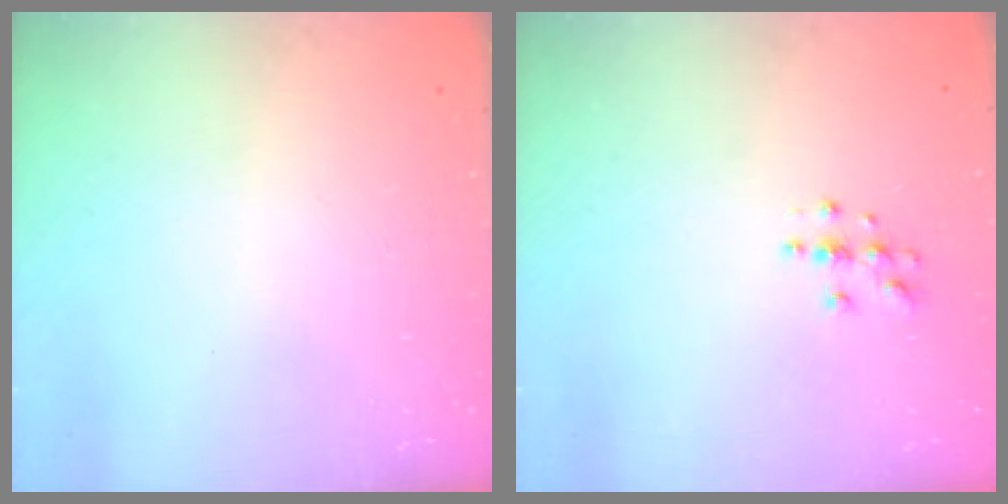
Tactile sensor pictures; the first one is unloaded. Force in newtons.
{"total": 3.8, "press": 3.8, "slide": 0.4}